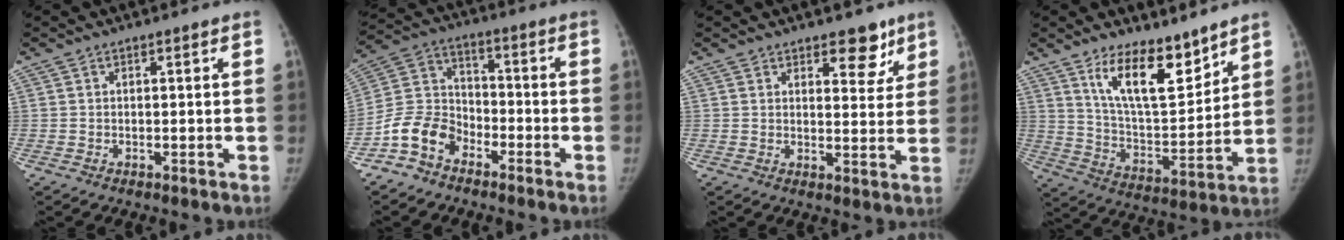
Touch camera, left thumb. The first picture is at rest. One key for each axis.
{"total": 9.9, "fx": -6.1, "fy": 6.7, "fz": 3.9, "tx": -0.067, "ty": 0.052, "tz": -0.131}
{"total": 6.0, "fx": 4.1, "fy": 3.1, "fz": 3.2, "tx": -0.006, "ty": -0.025, "tz": 0.053}
{"total": 14.6, "fx": 10.1, "fy": 5.5, "fz": 9.1, "tx": -0.116, "ty": -0.079, "tz": 0.187}